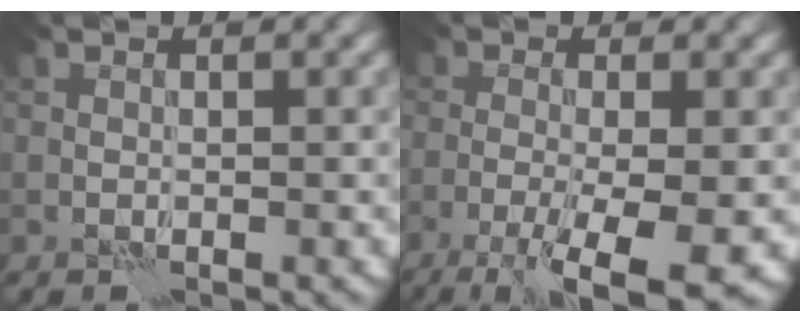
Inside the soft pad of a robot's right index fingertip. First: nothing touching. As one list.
[{"total": 7.7, "force": [-4.2, 1.5, 6.3], "torque": [-0.103, -0.009, -0.070]}]